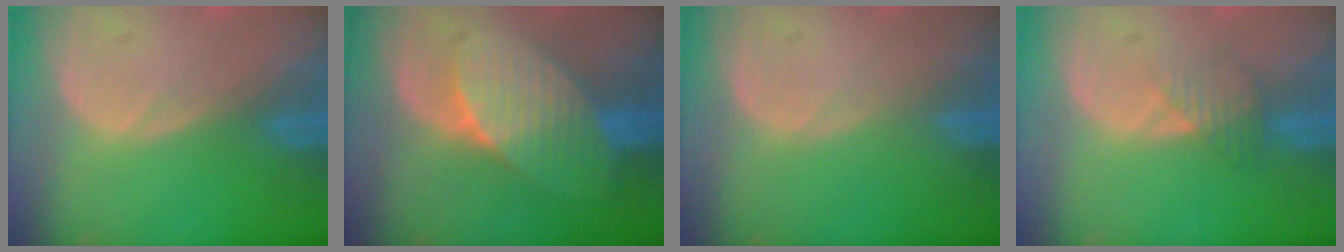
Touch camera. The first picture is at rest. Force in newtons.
{"total": 7.4, "press": 6.9, "slide": 2.5}
{"total": 0.0}
{"total": 2.7, "press": 2.7, "slide": 0.3}